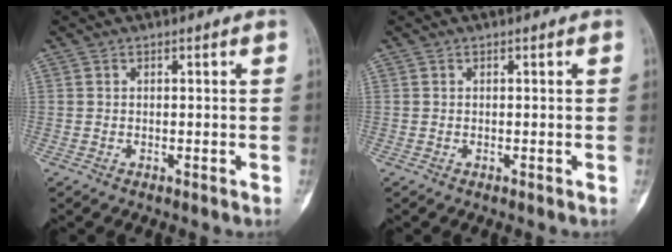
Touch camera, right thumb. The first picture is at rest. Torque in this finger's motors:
{"motor_torque": [0.00, 0.00, 0.00, 0.00, 0.00]}